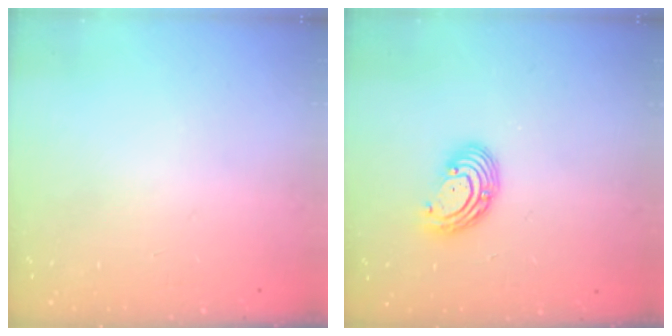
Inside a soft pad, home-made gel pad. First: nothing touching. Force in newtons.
{"total": 7.1, "press": 7.0, "slide": 1.3}